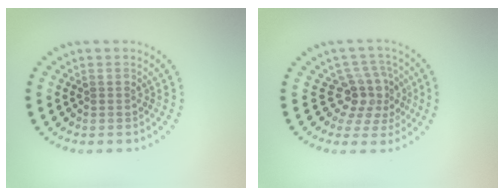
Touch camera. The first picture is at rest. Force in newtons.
{"total": 3.7, "press": 2.7, "slide": 2.5}